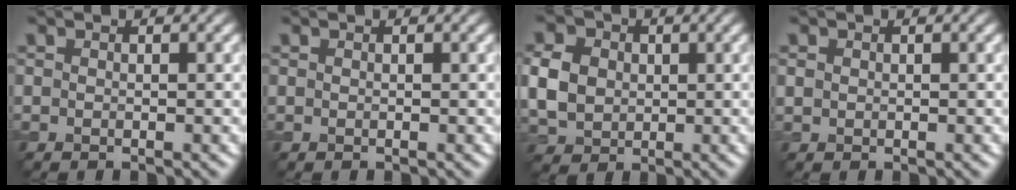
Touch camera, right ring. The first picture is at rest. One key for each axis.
{"total": 0.0}
{"total": 4.9, "fx": 0.4, "fy": 4.1, "fz": 2.7, "tx": -0.064, "ty": 0.005, "tz": 0.006}
{"total": 0.7, "fx": 0.2, "fy": 0.6, "fz": 0.2, "tx": -0.001, "ty": -0.001, "tz": 0.004}